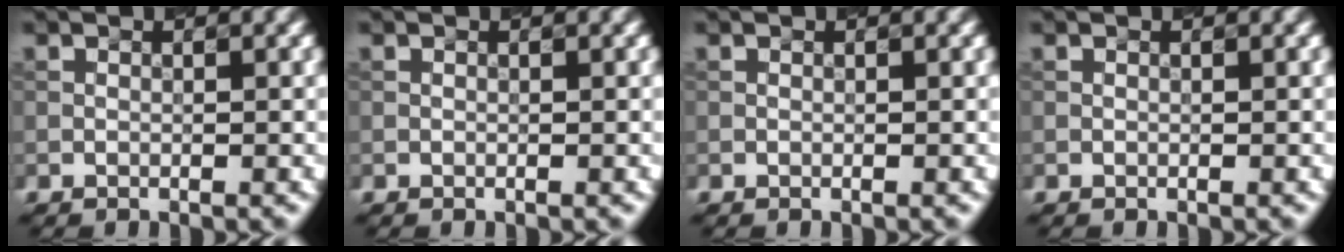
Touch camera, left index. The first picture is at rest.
{"total": 0.0}
{"total": 0.0}
{"total": 0.0}